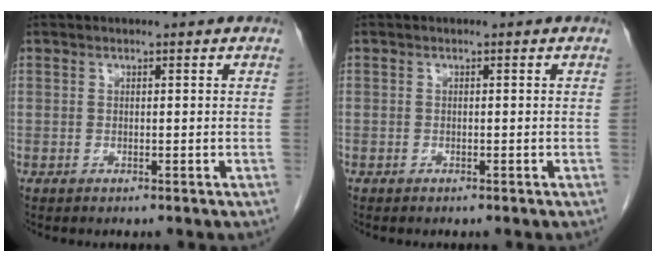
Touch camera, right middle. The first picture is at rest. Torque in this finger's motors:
{"motor_torque": [0.56, -1.14, -0.47, -0.21]}